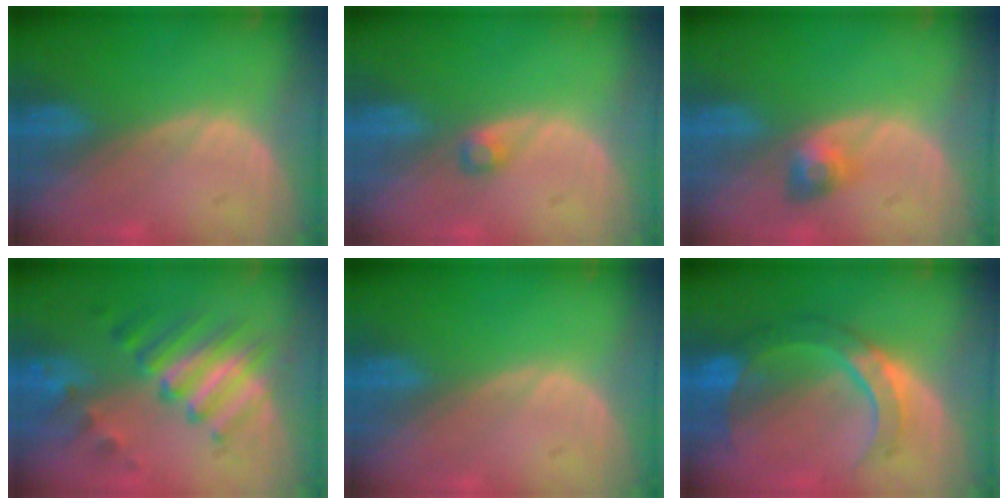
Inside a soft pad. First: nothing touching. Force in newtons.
{"total": 1.5, "press": 1.4, "slide": 0.2}
{"total": 3.0, "press": 2.6, "slide": 1.3}
{"total": 8.0, "press": 7.9, "slide": 1.3}
{"total": 0.0}
{"total": 7.9, "press": 7.8, "slide": 1.7}